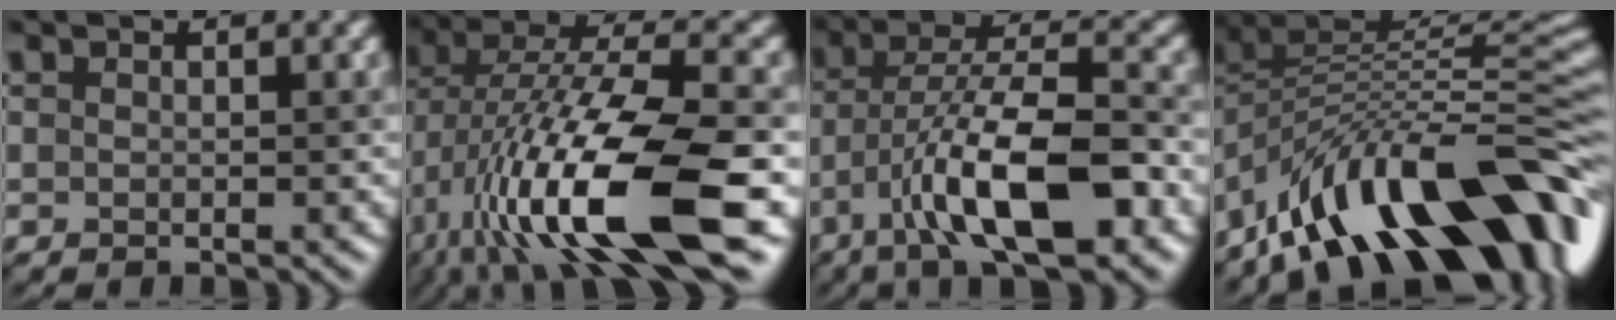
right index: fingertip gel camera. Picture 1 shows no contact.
{"total": 14.9, "force": [-4.7, 4.9, 13.2], "torque": [-0.249, -0.007, -0.088]}
{"total": 10.8, "force": [-4.7, 3.3, 9.1], "torque": [-0.158, 0.010, -0.086]}
{"total": 14.1, "force": [-7.2, 6.4, 10.4], "torque": [-0.166, 0.025, -0.125]}